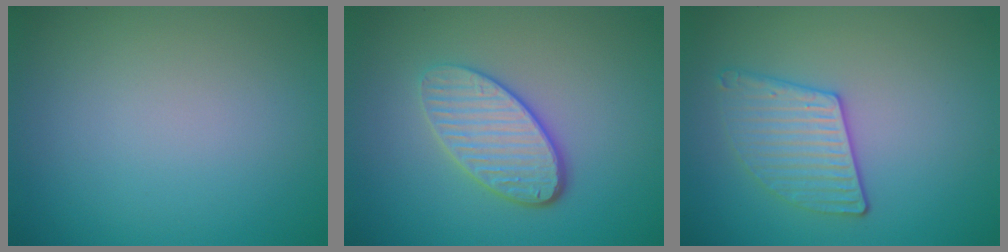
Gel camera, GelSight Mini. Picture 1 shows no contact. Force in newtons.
{"total": 4.2, "press": 3.4, "slide": 2.6}
{"total": 2.9, "press": 2.9, "slide": 0.6}